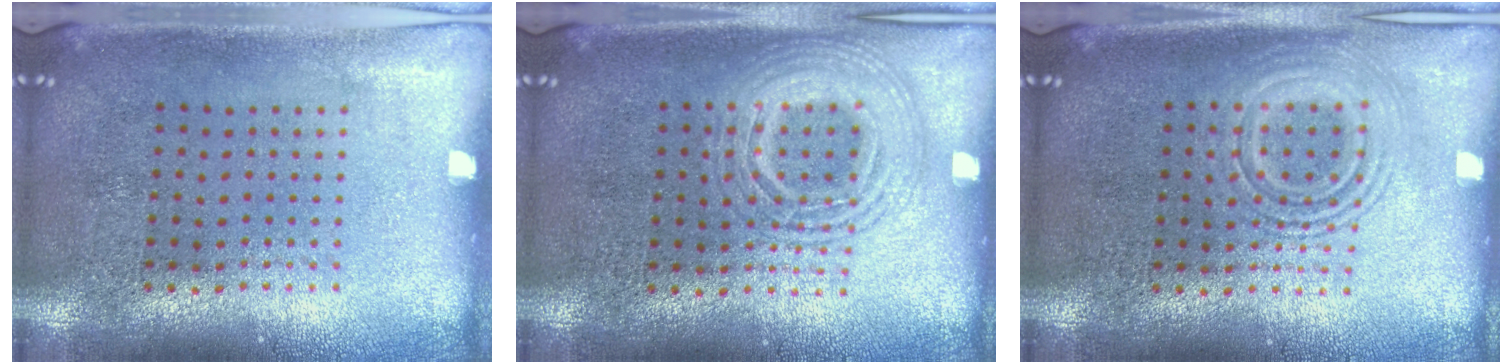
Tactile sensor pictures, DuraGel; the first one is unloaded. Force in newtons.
{"total": 2.7, "press": 2.7, "slide": 0.3}
{"total": 2.5, "press": 2.5, "slide": 0.4}